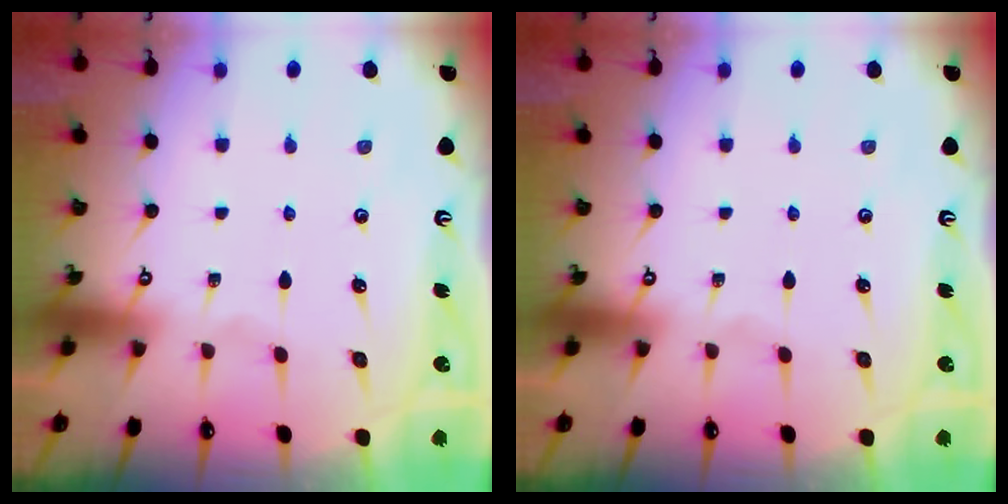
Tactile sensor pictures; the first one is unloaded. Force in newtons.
{"total": 0.0}